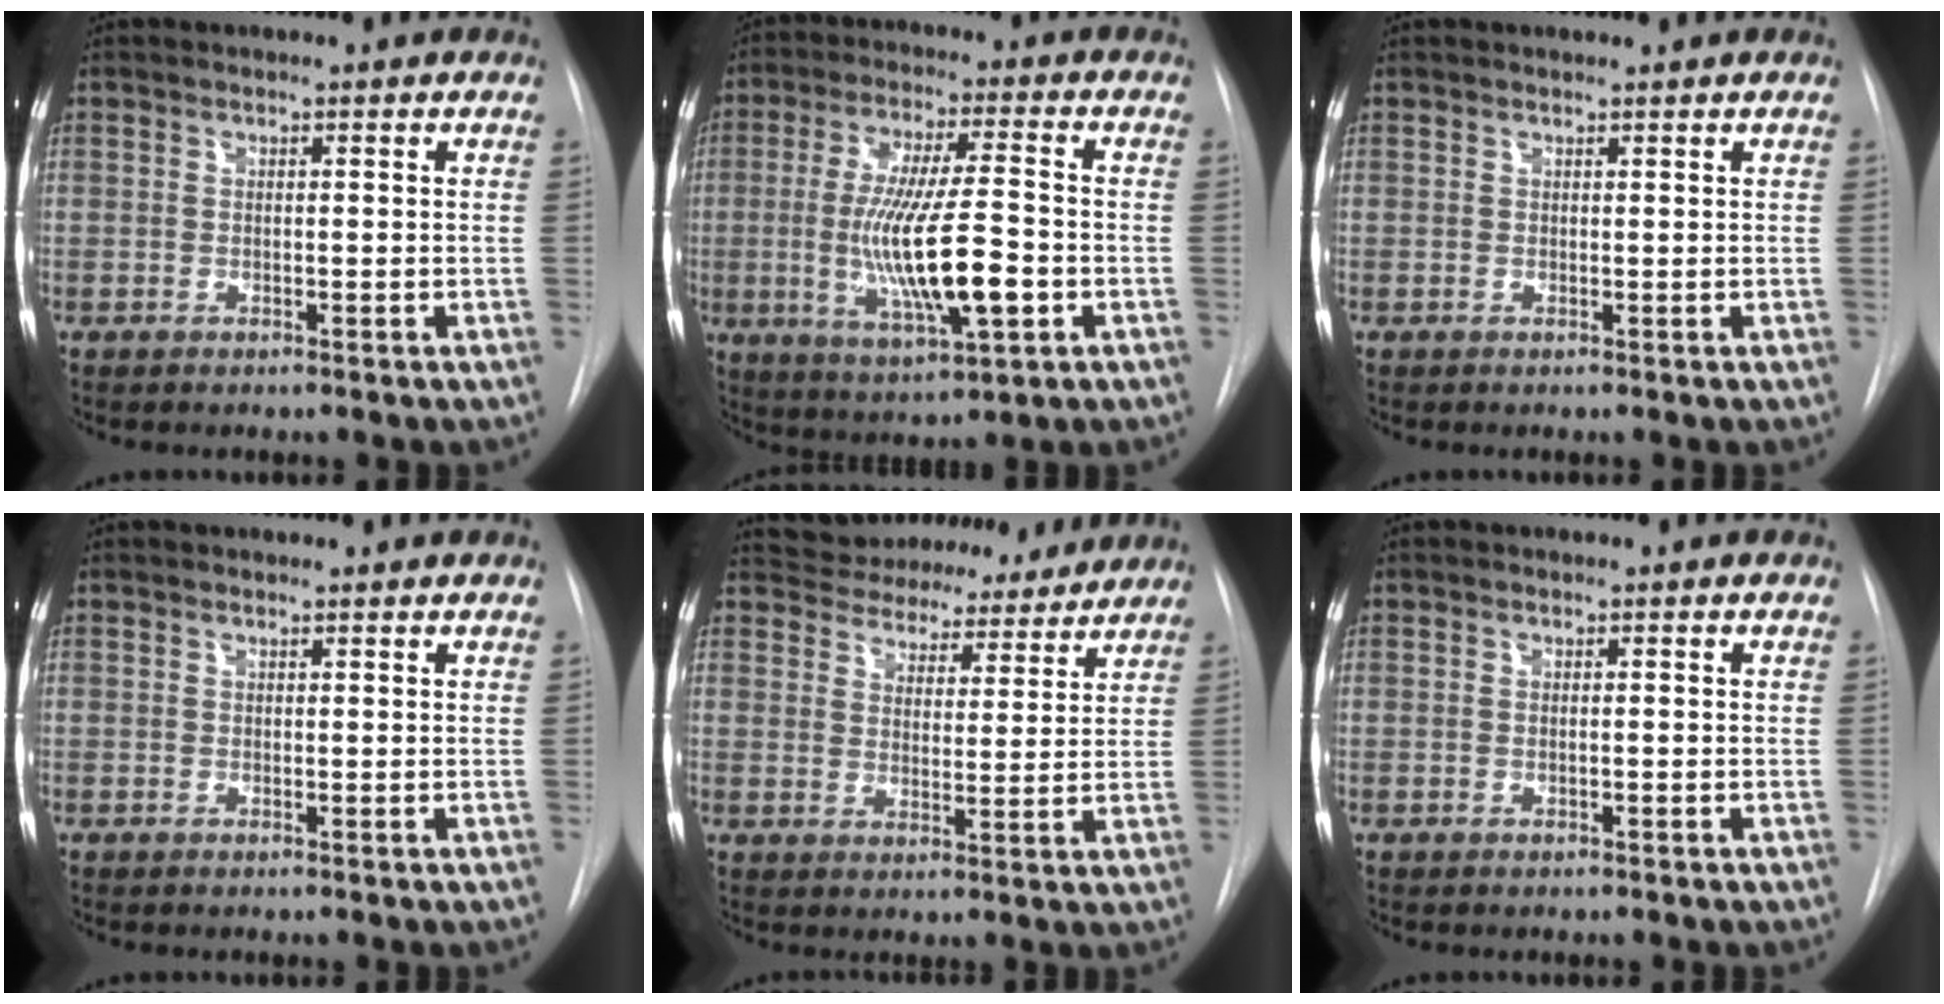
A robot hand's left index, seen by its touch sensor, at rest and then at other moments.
{"total": 14.6, "force": [-2.8, 2.4, 14.1], "torque": [-0.266, -0.011, -0.043]}
{"total": 0.6, "force": [0.5, -0.1, 0.0], "torque": [-0.001, 0.002, 0.010]}
{"total": 0.0}
{"total": 14.0, "force": [13.0, 4.4, 2.8], "torque": [-0.038, 0.013, 0.180]}
{"total": 0.6, "force": [-0.2, 0.1, 0.5], "torque": [-0.012, -0.001, 0.000]}